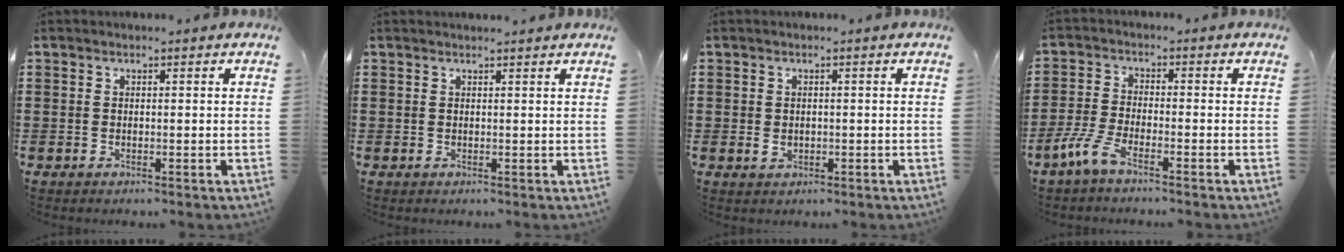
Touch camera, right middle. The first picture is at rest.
{"total": 0.6, "force": [0.6, 0.0, 0.0], "torque": [-0.001, -0.003, 0.013]}
{"total": 1.3, "force": [-0.2, 1.1, 0.7], "torque": [-0.015, 0.003, -0.005]}
{"total": 4.9, "force": [-3.6, 1.0, 3.2], "torque": [-0.086, -0.011, -0.076]}